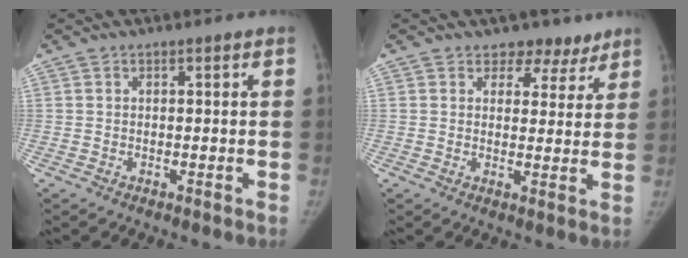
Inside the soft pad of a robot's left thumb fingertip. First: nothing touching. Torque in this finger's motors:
{"motor_torque": [-0.07, 0.00, 0.25, 0.23, -0.02]}